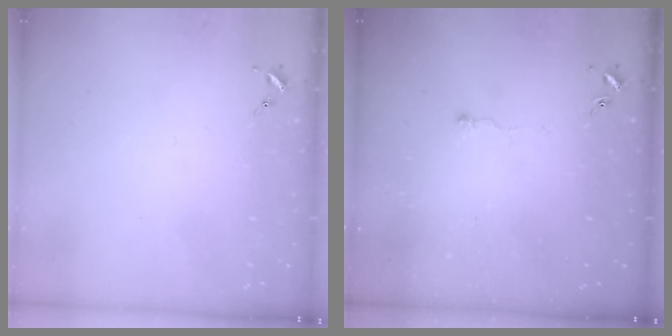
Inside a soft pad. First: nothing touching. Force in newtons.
{"total": 4.8, "press": 4.8, "slide": 0.4}